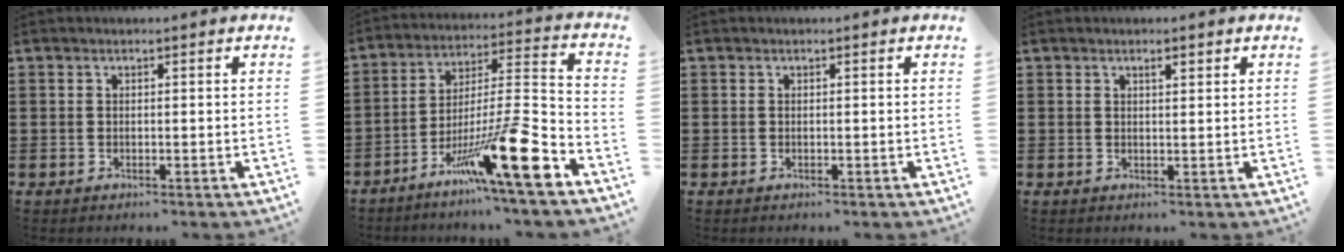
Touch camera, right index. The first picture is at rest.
{"total": 16.9, "force": [-10.6, 1.6, 13.1], "torque": [-0.213, 0.016, -0.178]}
{"total": 0.0}
{"total": 1.2, "force": [0.7, 0.3, 0.9], "torque": [-0.018, 0.002, 0.012]}